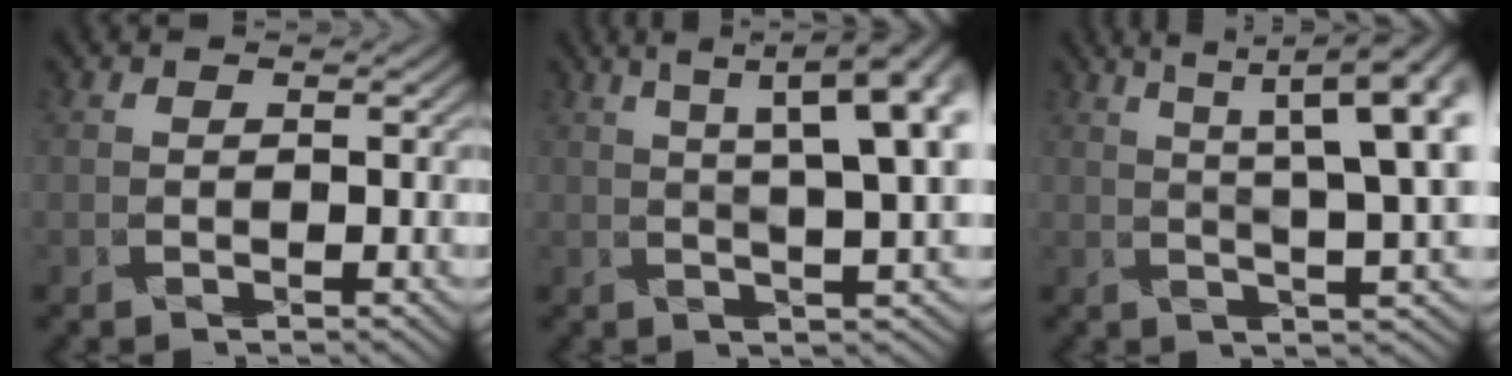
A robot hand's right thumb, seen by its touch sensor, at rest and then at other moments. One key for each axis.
{"total": 9.8, "fx": 4.1, "fy": 1.6, "fz": 8.8, "tx": -0.121, "ty": 0.034, "tz": 0.052}
{"total": 11.0, "fx": 5.1, "fy": 1.7, "fz": 9.6, "tx": -0.133, "ty": 0.035, "tz": 0.072}